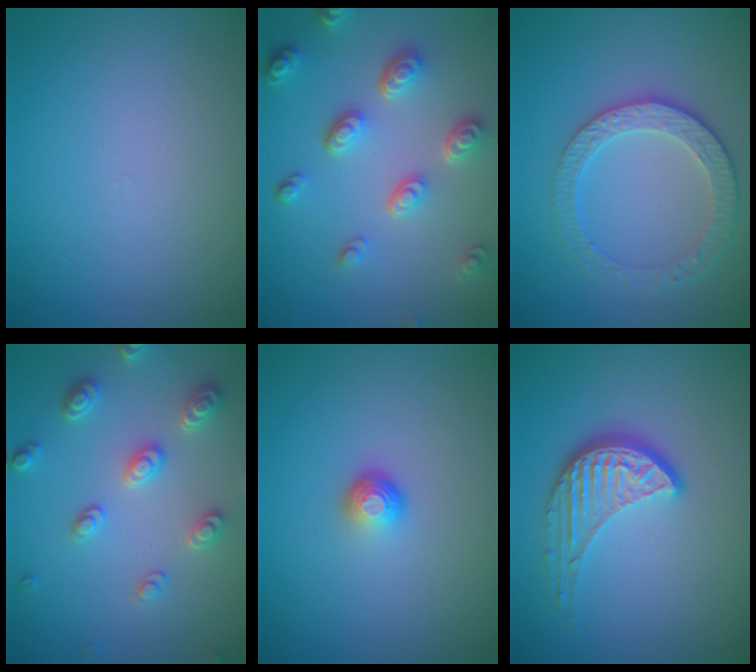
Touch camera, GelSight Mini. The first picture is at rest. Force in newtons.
{"total": 4.7, "press": 3.6, "slide": 3.0}
{"total": 3.3, "press": 3.1, "slide": 1.2}
{"total": 3.7, "press": 3.3, "slide": 1.6}
{"total": 1.7, "press": 1.2, "slide": 1.2}
{"total": 4.0, "press": 2.9, "slide": 2.8}